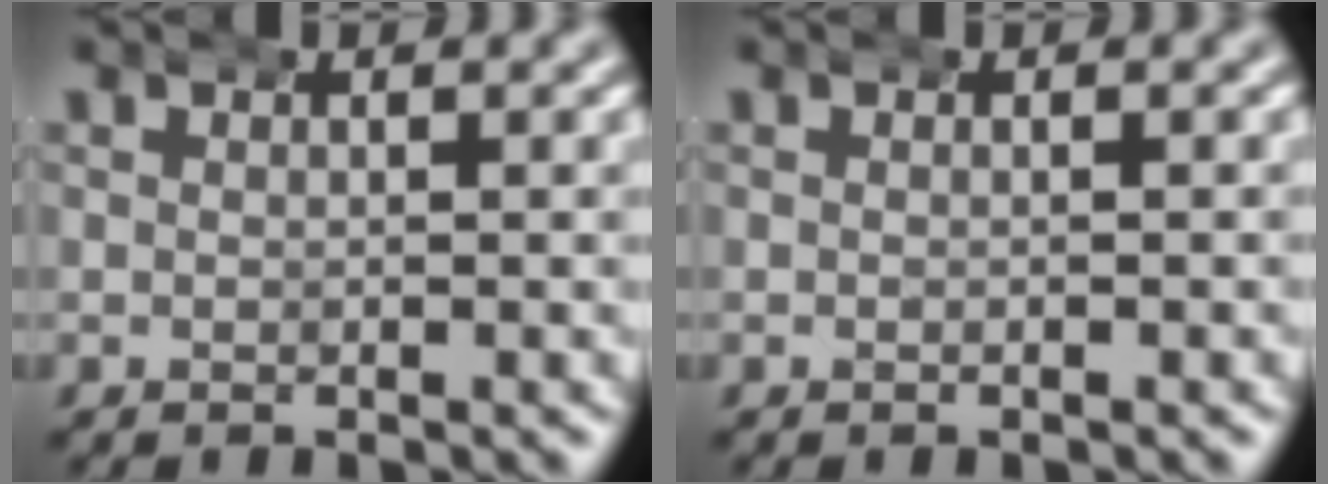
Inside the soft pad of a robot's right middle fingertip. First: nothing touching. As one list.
[{"total": 0.0}]